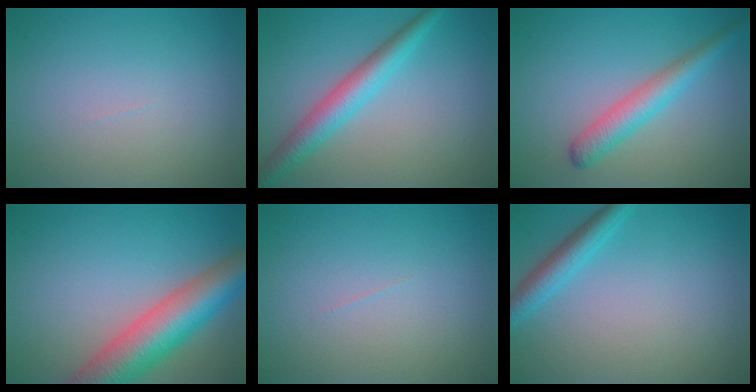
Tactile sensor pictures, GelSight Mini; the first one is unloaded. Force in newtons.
{"total": 4.1, "press": 4.1, "slide": 0.1}
{"total": 2.8, "press": 2.8, "slide": 0.2}
{"total": 8.9, "press": 8.9, "slide": 0.4}
{"total": 0.0}
{"total": 2.9, "press": 2.9, "slide": 0.1}